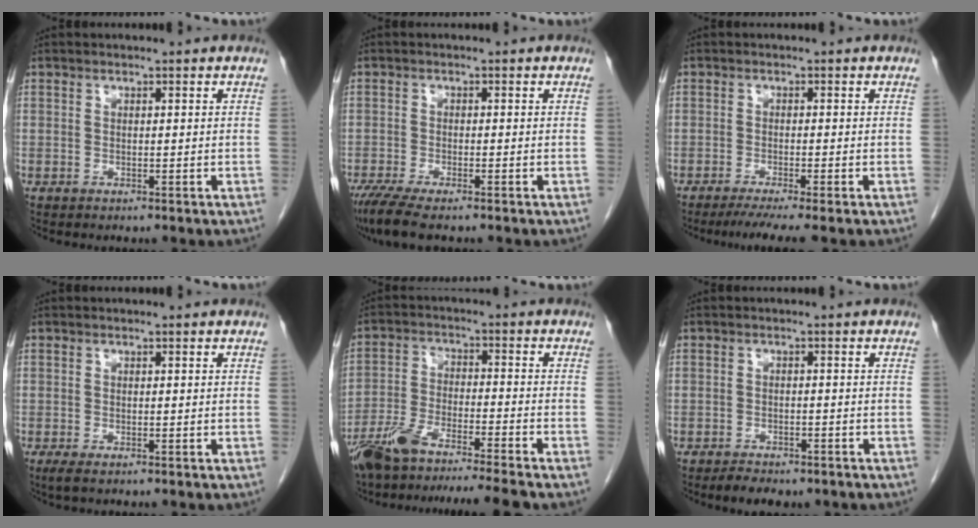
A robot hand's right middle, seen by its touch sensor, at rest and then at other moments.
{"total": 6.7, "force": [-5.1, 1.0, 4.1], "torque": [-0.073, -0.017, -0.087]}
{"total": 5.2, "force": [-4.1, -0.5, 3.2], "torque": [-0.041, -0.012, -0.066]}
{"total": 1.5, "force": [-1.0, 0.5, 1.0], "torque": [-0.016, -0.004, -0.015]}
{"total": 12.6, "force": [-11.0, -0.8, 6.1], "torque": [-0.103, -0.013, -0.185]}
{"total": 4.4, "force": [-3.5, 1.9, 1.9], "torque": [-0.027, -0.003, -0.046]}